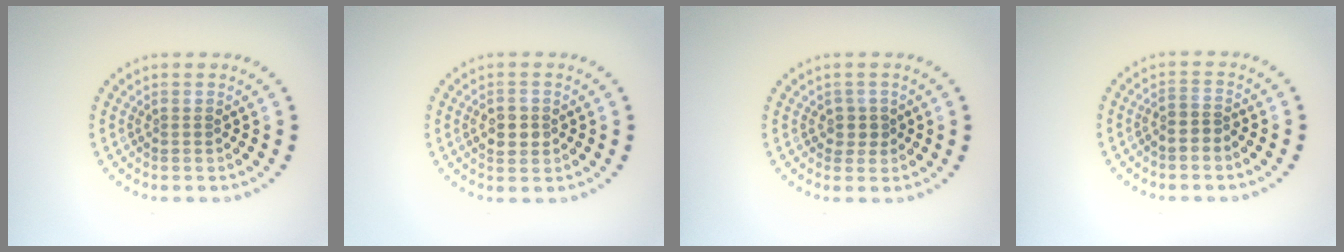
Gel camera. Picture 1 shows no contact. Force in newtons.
{"total": 2.6, "press": 2.6, "slide": 0.2}
{"total": 1.6, "press": 1.3, "slide": 1.0}
{"total": 1.3, "press": 1.1, "slide": 0.7}